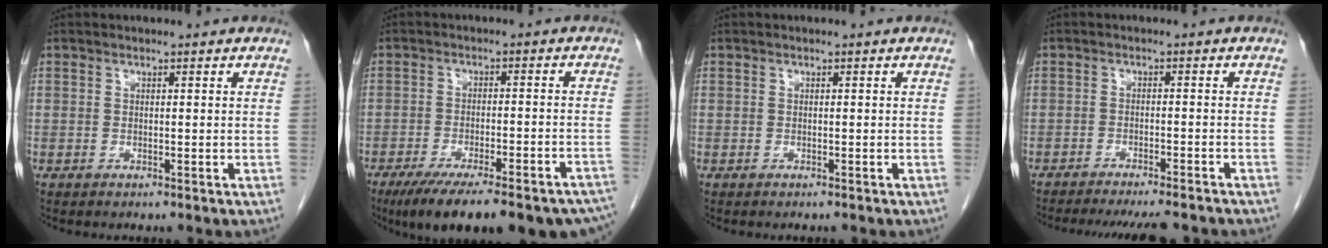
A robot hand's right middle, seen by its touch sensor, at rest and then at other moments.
{"total": 22.7, "force": [-18.0, 4.6, 13.1], "torque": [-0.140, -0.017, -0.233]}
{"total": 0.0}
{"total": 12.2, "force": [-11.0, 1.4, 5.0], "torque": [-0.067, -0.013, -0.139]}